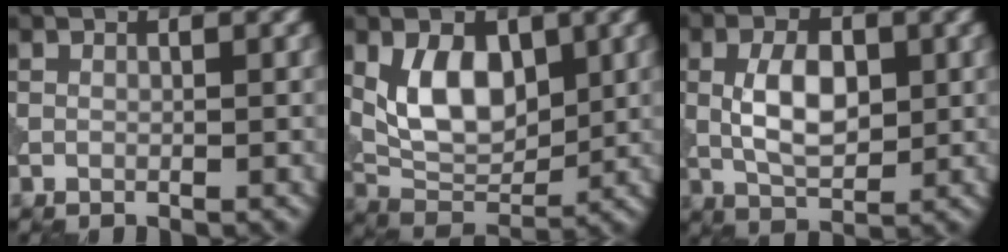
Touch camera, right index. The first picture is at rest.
{"total": 6.6, "force": [1.5, 3.9, 5.1], "torque": [-0.088, -0.007, 0.028]}
{"total": 5.0, "force": [0.2, 2.7, 4.3], "torque": [-0.086, 0.002, 0.006]}